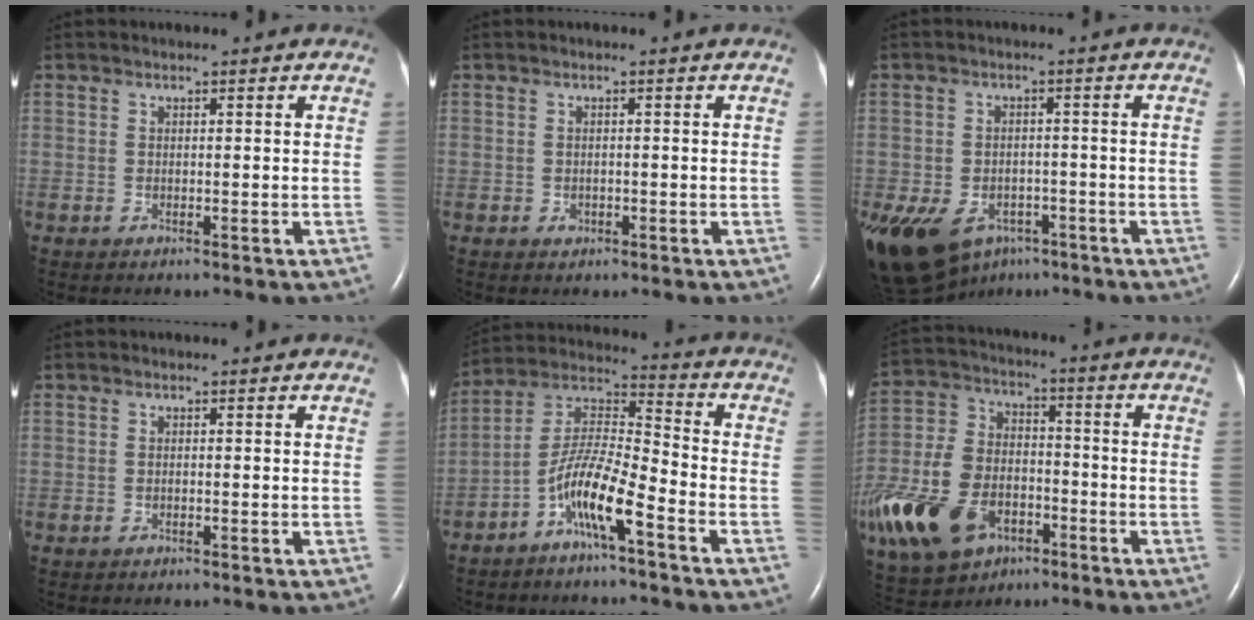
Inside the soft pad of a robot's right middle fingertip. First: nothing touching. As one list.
[{"total": 0.8, "force": [-0.4, 0.7, 0.4], "torque": [-0.007, 0.001, -0.003]}, {"total": 18.4, "force": [-9.5, 12.8, 9.1], "torque": [-0.257, -0.016, -0.133]}, {"total": 0.0}, {"total": 9.9, "force": [-5.5, 1.0, 8.2], "torque": [-0.174, 0.009, -0.111]}, {"total": 30.3, "force": [-14.8, 20.0, 17.4], "torque": [-0.509, -0.026, -0.259]}]